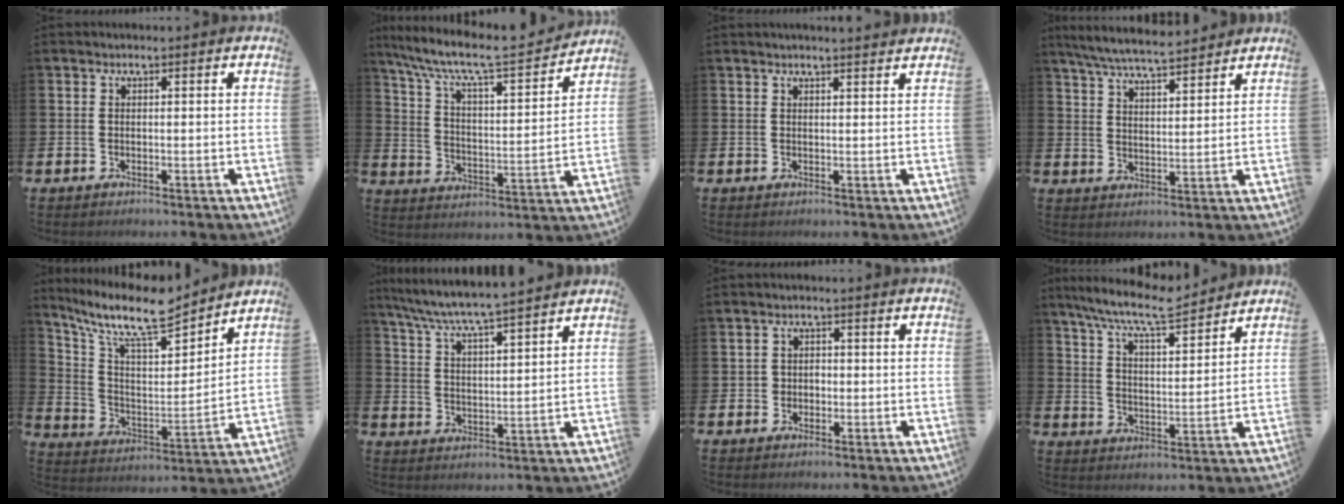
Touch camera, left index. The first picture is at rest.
{"total": 8.9, "force": [7.7, 1.7, 4.1], "torque": [-0.110, -0.055, 0.125]}
{"total": 1.6, "force": [1.6, -0.1, 0.2], "torque": [0.010, -0.012, 0.027]}
{"total": 6.7, "force": [6.3, 0.6, 2.1], "torque": [-0.059, -0.030, 0.113]}
{"total": 11.2, "force": [9.5, 2.5, 5.2], "torque": [-0.123, -0.065, 0.162]}
{"total": 6.8, "force": [6.6, 0.0, 1.7], "torque": [-0.059, -0.050, 0.112]}
{"total": 1.8, "force": [-0.3, 1.7, 0.3], "torque": [0.003, 0.002, -0.014]}
{"total": 9.0, "force": [8.2, 1.0, 3.6], "torque": [-0.095, -0.043, 0.145]}